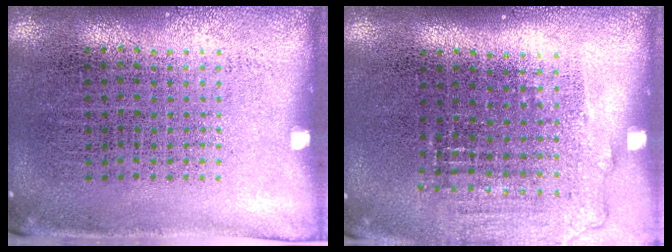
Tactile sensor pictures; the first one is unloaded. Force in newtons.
{"total": 1.0, "press": 1.0, "slide": 0.4}